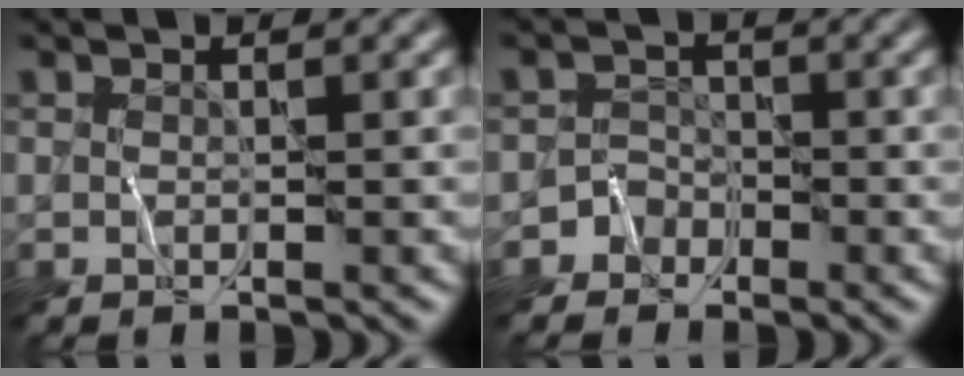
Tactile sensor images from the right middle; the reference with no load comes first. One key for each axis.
{"total": 1.8, "fx": -1.2, "fy": 1.3, "fz": -0.5, "tx": 0.027, "ty": 0.016, "tz": -0.026}